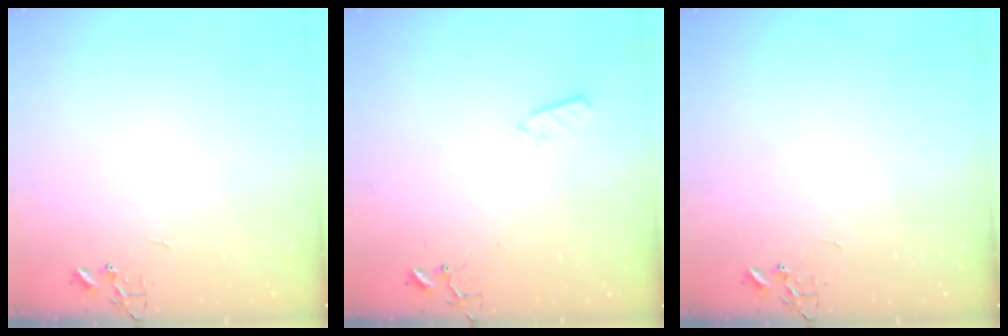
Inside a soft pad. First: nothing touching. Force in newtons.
{"total": 3.6, "press": 3.6, "slide": 0.5}
{"total": 0.0}